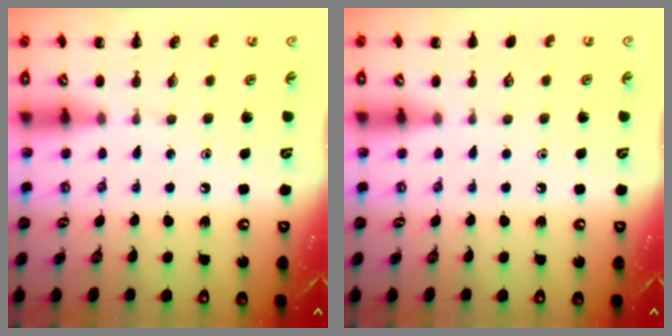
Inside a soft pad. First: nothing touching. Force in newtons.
{"total": 0.0}